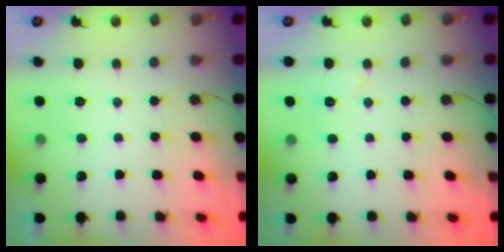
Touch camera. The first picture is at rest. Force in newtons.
{"total": 3.9, "press": 3.9, "slide": 0.6}